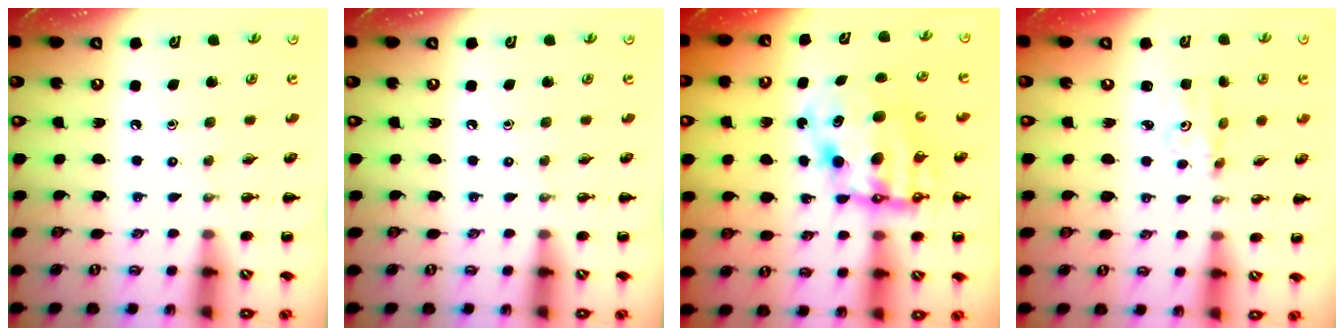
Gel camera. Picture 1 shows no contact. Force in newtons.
{"total": 0.0}
{"total": 11.0, "press": 10.7, "slide": 2.7}
{"total": 2.5, "press": 2.4, "slide": 0.4}